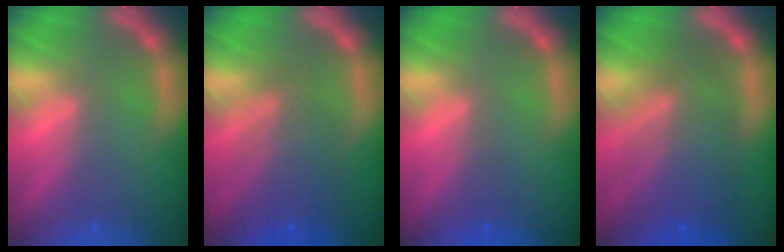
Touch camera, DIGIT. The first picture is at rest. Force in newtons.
{"total": 6.0}
{"total": 0.9}
{"total": 8.5}